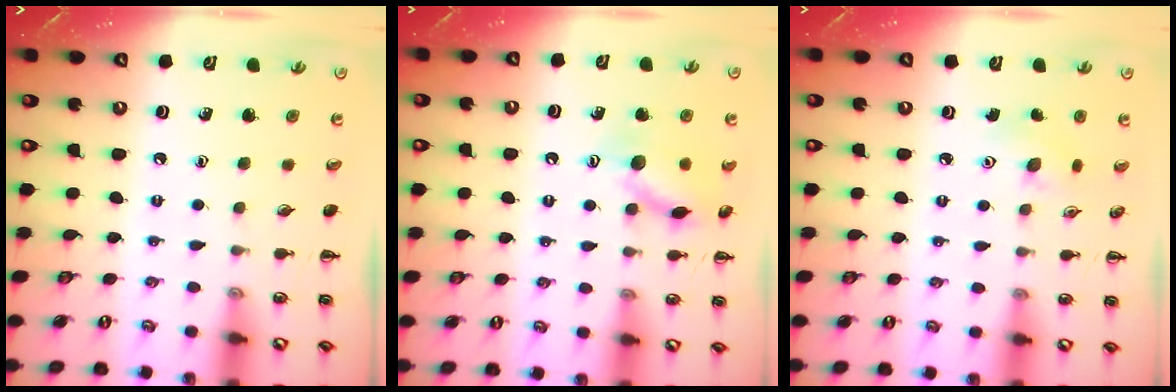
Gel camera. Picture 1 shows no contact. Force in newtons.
{"total": 12.4, "press": 12.3, "slide": 0.9}
{"total": 5.6, "press": 5.5, "slide": 1.0}